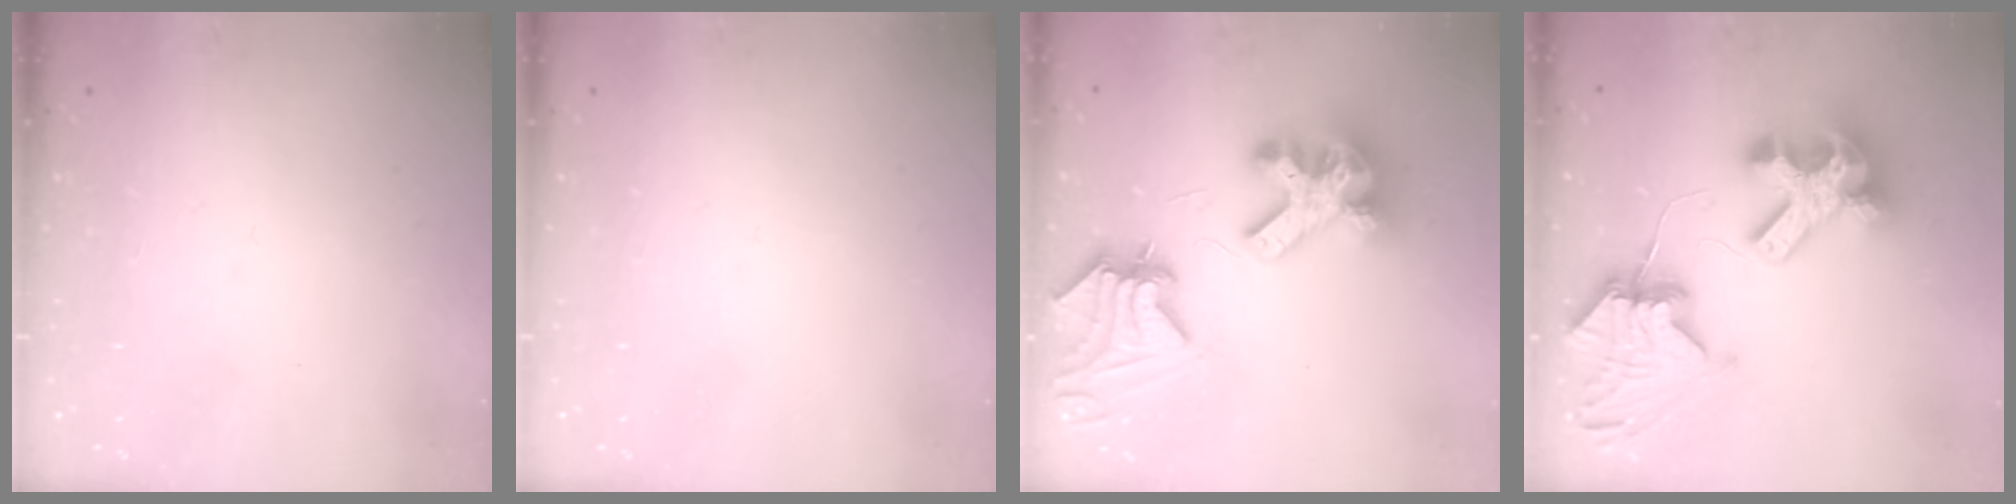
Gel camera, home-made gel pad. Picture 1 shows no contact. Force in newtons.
{"total": 0.0}
{"total": 12.4, "press": 12.3, "slide": 1.4}
{"total": 11.3, "press": 11.2, "slide": 1.5}